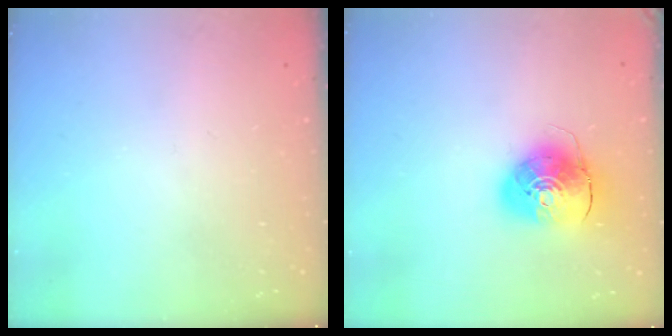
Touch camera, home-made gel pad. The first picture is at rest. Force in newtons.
{"total": 10.1, "press": 10.0, "slide": 1.5}